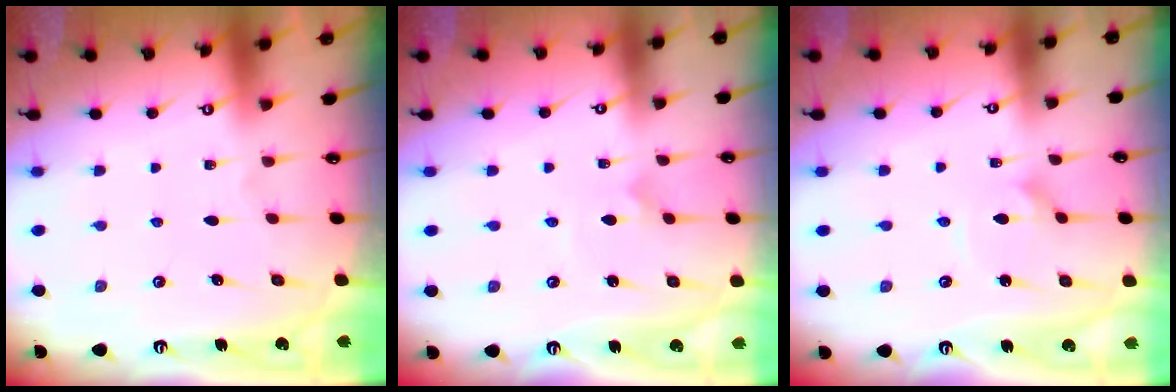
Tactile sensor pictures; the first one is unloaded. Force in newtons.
{"total": 1.8, "press": 1.8, "slide": 0.1}
{"total": 1.8, "press": 1.8, "slide": 0.2}